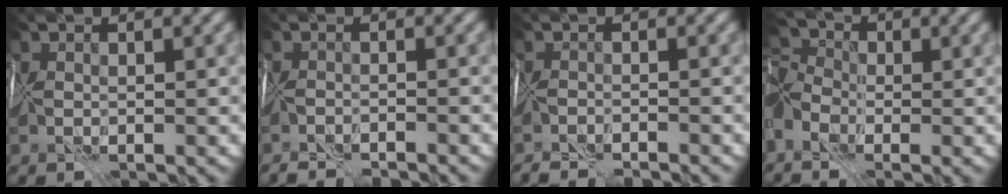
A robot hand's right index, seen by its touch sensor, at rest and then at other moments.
{"total": 4.5, "force": [-4.4, 0.5, 0.7], "torque": [-0.007, -0.008, -0.060]}
{"total": 4.9, "force": [-4.8, 0.7, 0.8], "torque": [-0.006, -0.011, -0.065]}
{"total": 6.6, "force": [-2.4, 4.1, 4.6], "torque": [-0.110, -0.007, -0.038]}